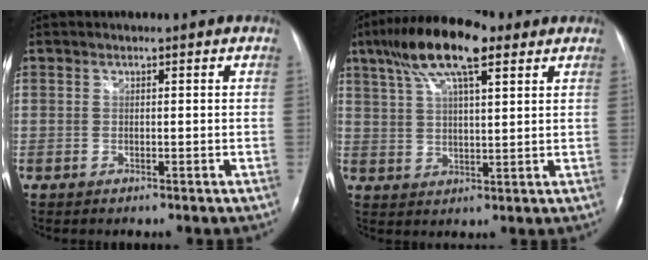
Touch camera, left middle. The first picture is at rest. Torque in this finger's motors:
{"motor_torque": [1.50, -0.64, 0.26, 0.18]}